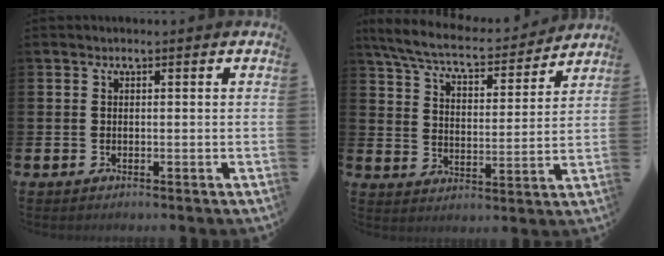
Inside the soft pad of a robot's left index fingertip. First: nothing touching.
{"total": 7.4, "force": [6.8, 1.3, 2.5], "torque": [-0.081, -0.045, 0.115]}